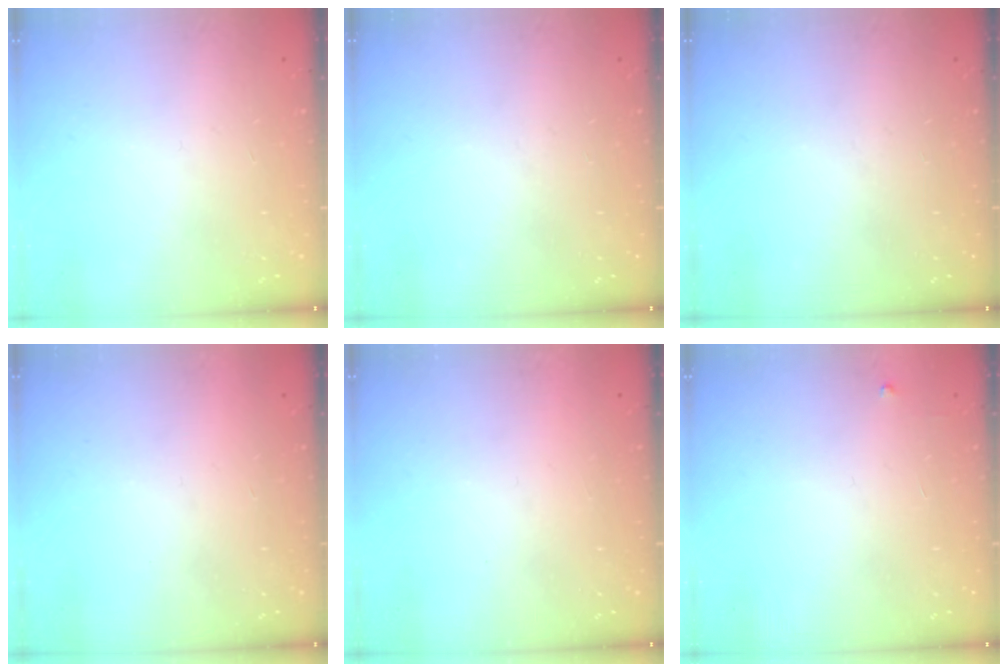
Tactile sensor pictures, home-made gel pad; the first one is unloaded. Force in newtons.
{"total": 0.0}
{"total": 0.0}
{"total": 1.5, "press": 1.5, "slide": 0.1}
{"total": 1.5, "press": 1.5, "slide": 0.1}
{"total": 2.6, "press": 2.6, "slide": 0.4}